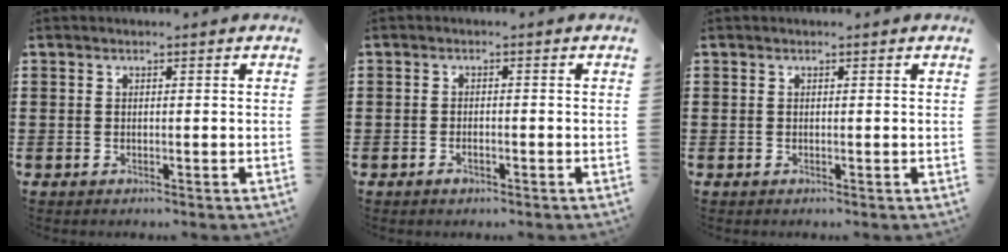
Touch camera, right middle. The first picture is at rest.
{"total": 1.4, "force": [-0.8, 0.5, 1.0], "torque": [-0.021, -0.002, -0.015]}
{"total": 0.0}